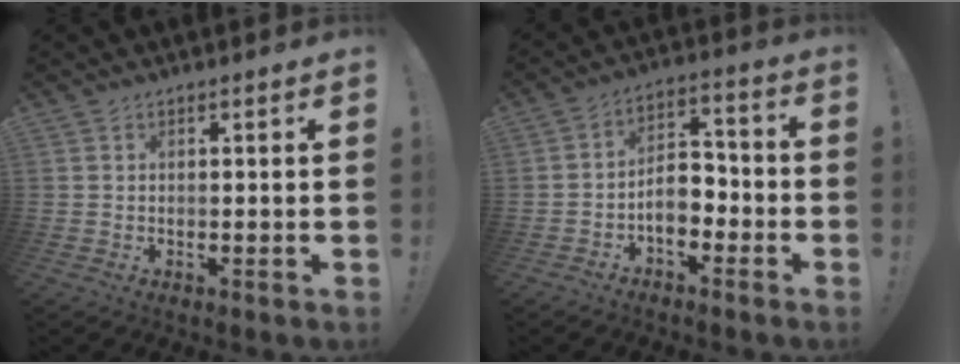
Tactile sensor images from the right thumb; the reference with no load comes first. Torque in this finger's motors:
{"motor_torque": [1.07, 1.11, 0.54, -0.62, 0.00]}